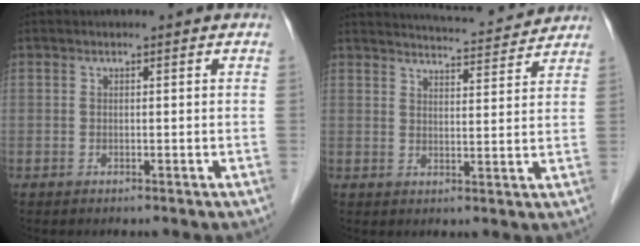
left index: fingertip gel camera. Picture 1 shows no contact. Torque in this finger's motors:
{"motor_torque": [0.96, -1.04, 0.07, -0.01]}